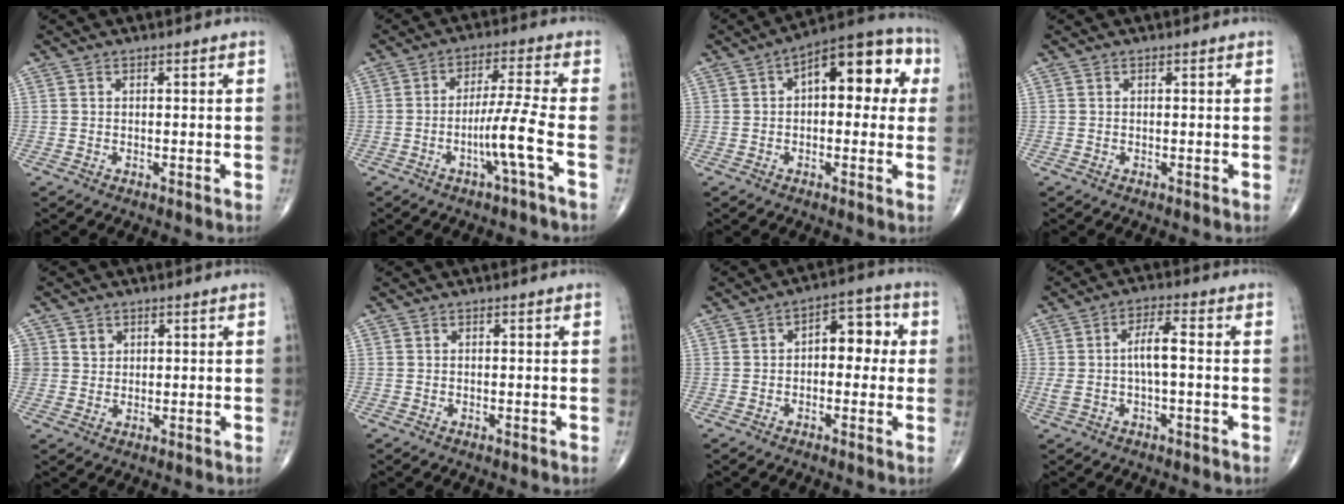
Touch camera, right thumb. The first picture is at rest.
{"total": 7.1, "force": [-2.8, -1.1, 6.5], "torque": [-0.134, 0.017, -0.053]}
{"total": 14.9, "force": [3.2, 7.3, 12.5], "torque": [-0.124, 0.035, 0.034]}
{"total": 0.0}
{"total": 2.9, "force": [1.3, 2.6, 0.4], "torque": [0.011, -0.007, 0.021]}
{"total": 0.0}
{"total": 7.7, "force": [0.6, 4.6, 6.2], "torque": [-0.041, 0.028, -0.003]}
{"total": 5.3, "force": [-0.2, 1.0, 5.2], "torque": [-0.107, 0.015, -0.008]}